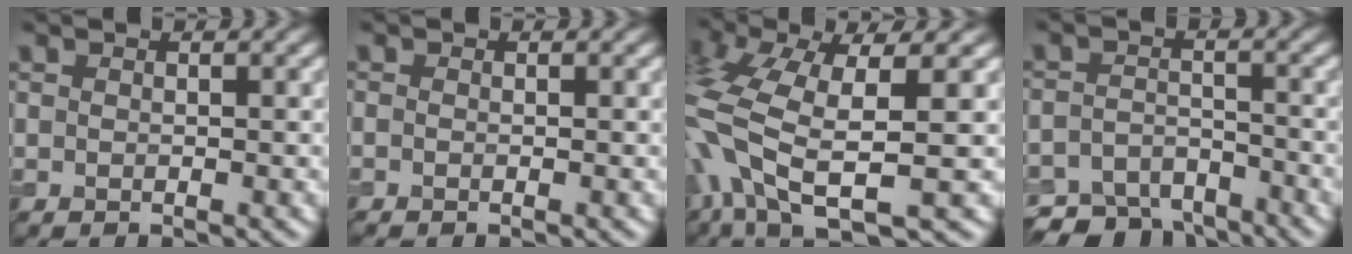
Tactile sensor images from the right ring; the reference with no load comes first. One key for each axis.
{"total": 0.6, "fx": -0.4, "fy": 0.2, "fz": 0.4, "tx": -0.008, "ty": -0.007, "tz": -0.007}
{"total": 11.6, "fx": -2.0, "fy": 4.7, "fz": 10.4, "tx": -0.246, "ty": -0.019, "tz": -0.034}
{"total": 6.2, "fx": -5.4, "fy": 2.6, "fz": 1.7, "tx": -0.028, "ty": -0.014, "tz": -0.096}